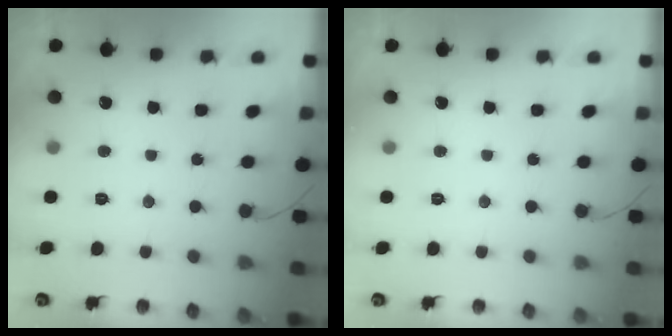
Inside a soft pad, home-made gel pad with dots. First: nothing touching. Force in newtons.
{"total": 0.0}